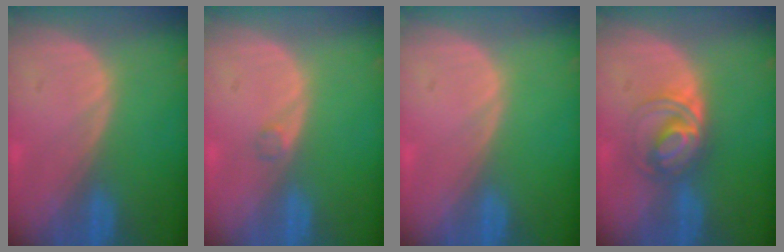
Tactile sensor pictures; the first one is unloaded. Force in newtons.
{"total": 0.9, "press": 0.9, "slide": 0.1}
{"total": 0.0}
{"total": 5.8, "press": 5.4, "slide": 2.0}